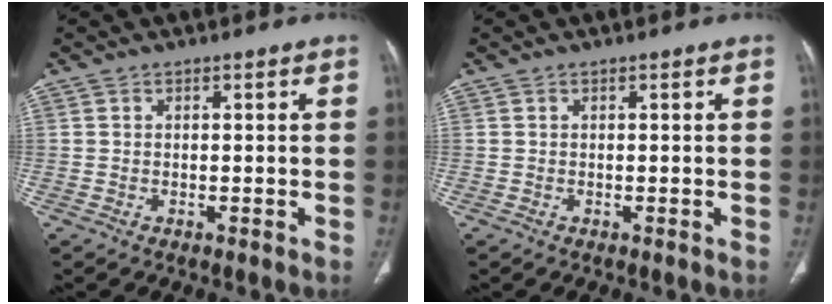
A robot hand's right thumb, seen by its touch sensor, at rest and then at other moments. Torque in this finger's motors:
{"motor_torque": [0.00, 0.00, 0.24, -0.10, 0.00]}